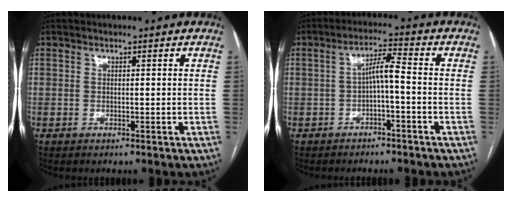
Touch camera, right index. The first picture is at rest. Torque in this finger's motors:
{"motor_torque": [0.57, -0.10, 0.26, 0.08]}